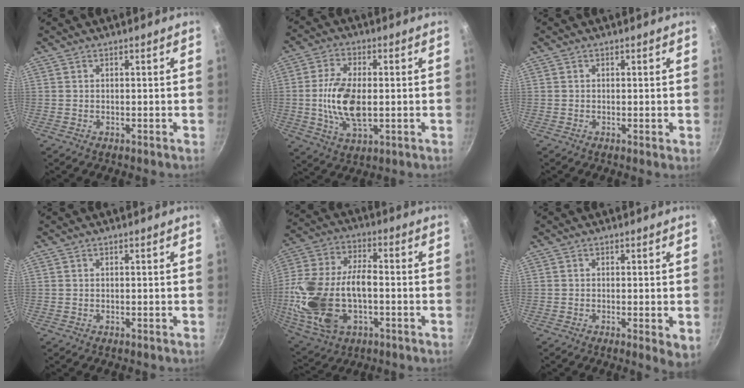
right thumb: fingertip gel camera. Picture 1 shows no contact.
{"total": 11.6, "force": [-0.6, 5.8, 10.1], "torque": [-0.198, -0.004, -0.008]}
{"total": 0.8, "force": [-0.1, 0.0, 0.8], "torque": [-0.014, -0.005, -0.003]}
{"total": 0.0}
{"total": 21.7, "force": [-3.6, 11.9, 17.8], "torque": [-0.386, 0.012, -0.057]}
{"total": 3.3, "force": [-0.7, 0.6, 3.2], "torque": [-0.052, -0.013, -0.013]}